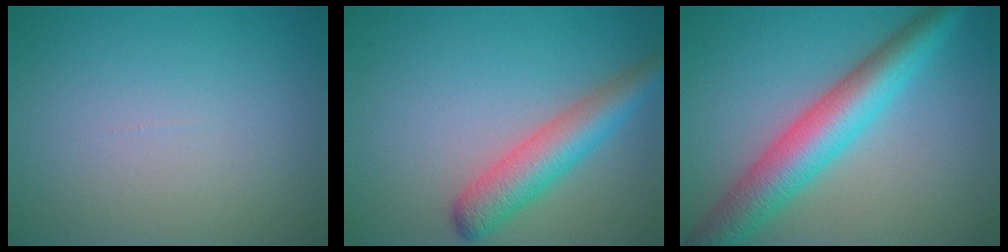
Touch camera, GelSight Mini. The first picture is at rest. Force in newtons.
{"total": 4.7, "press": 4.7, "slide": 0.2}
{"total": 7.3, "press": 7.3, "slide": 0.1}